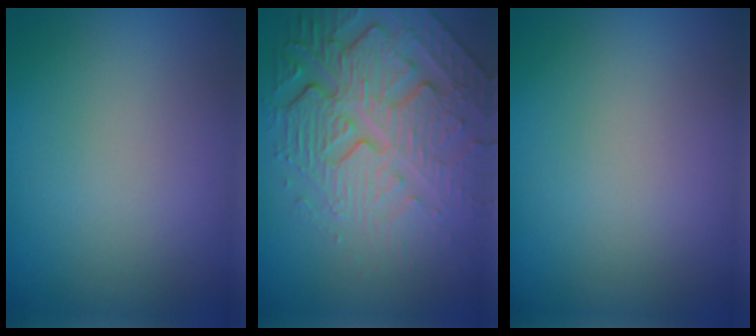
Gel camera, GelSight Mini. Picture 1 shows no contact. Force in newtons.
{"total": 7.1, "press": 5.6, "slide": 4.4}
{"total": 0.0}